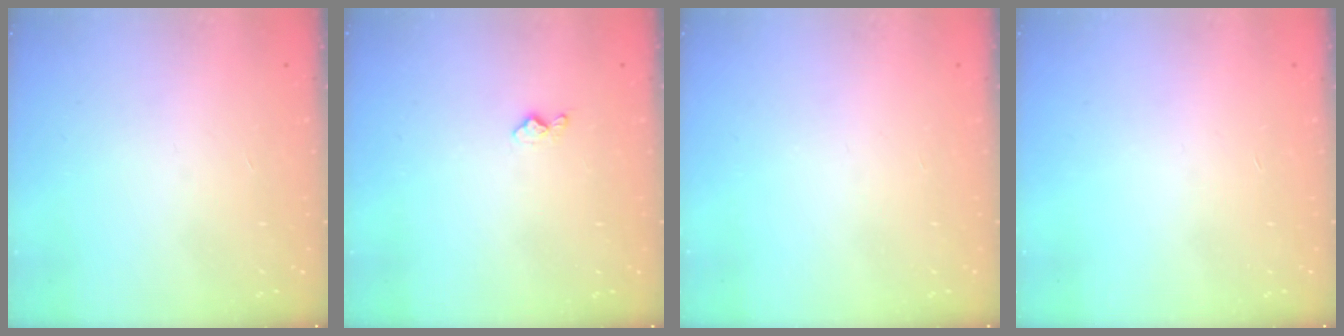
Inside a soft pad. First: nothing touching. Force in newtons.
{"total": 4.5, "press": 4.4, "slide": 0.7}
{"total": 0.0}
{"total": 0.0}